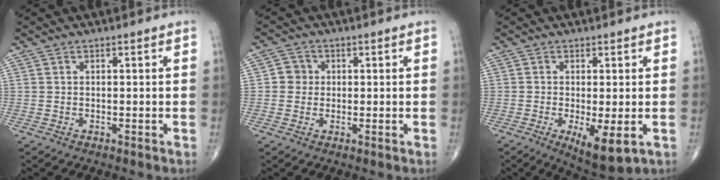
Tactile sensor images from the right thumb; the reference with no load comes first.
{"total": 3.1, "force": [0.2, 3.0, 0.8], "torque": [0.009, 0.007, -0.003]}
{"total": 7.7, "force": [-2.2, 2.4, 6.9], "torque": [-0.111, -0.022, -0.030]}